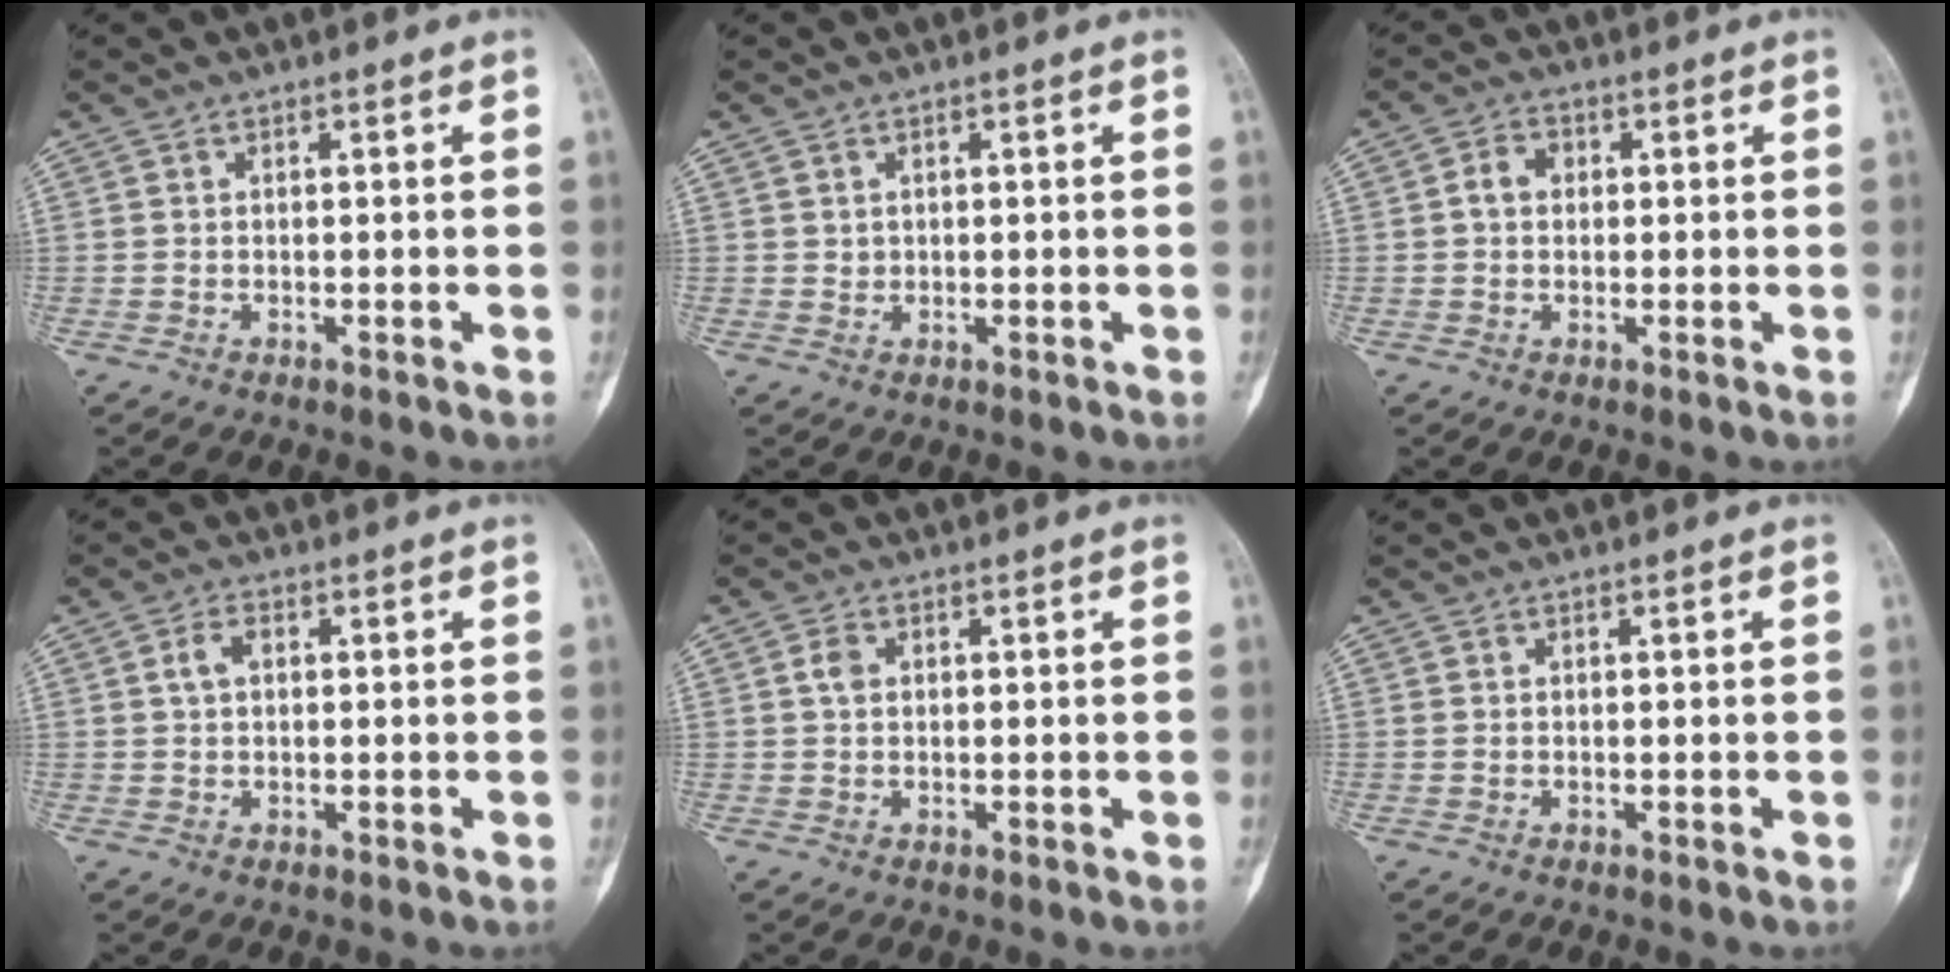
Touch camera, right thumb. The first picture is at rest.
{"total": 0.9, "force": [0.4, 0.8, 0.2], "torque": [0.003, -0.001, 0.007]}
{"total": 3.5, "force": [0.3, 2.8, 2.1], "torque": [-0.028, 0.013, 0.000]}
{"total": 2.7, "force": [0.5, 1.7, 2.1], "torque": [-0.041, 0.009, 0.009]}
{"total": 2.0, "force": [0.4, 1.4, 1.4], "torque": [-0.025, 0.004, 0.007]}
{"total": 0.0}